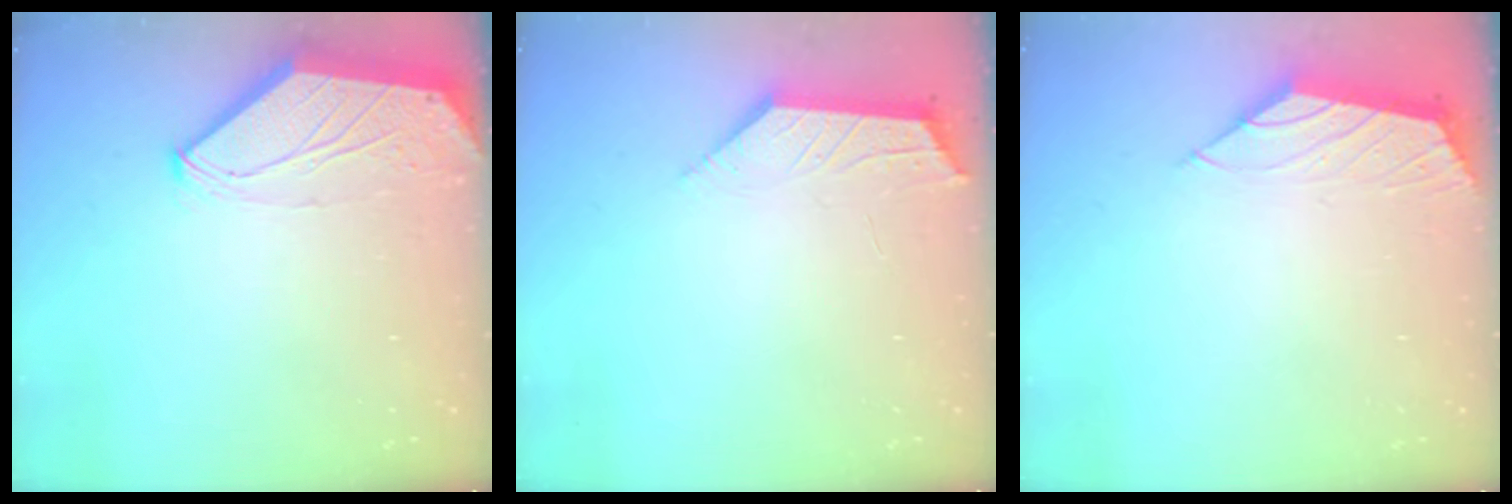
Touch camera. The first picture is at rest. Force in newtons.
{"total": 2.2, "press": 2.2, "slide": 0.5}
{"total": 1.6, "press": 1.5, "slide": 0.5}